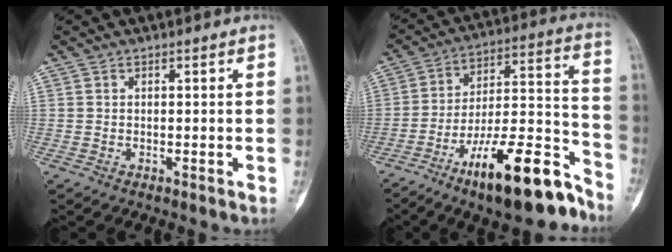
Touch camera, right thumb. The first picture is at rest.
{"total": 20.8, "force": [-13.4, 6.1, 14.7], "torque": [-0.206, 0.099, -0.218]}